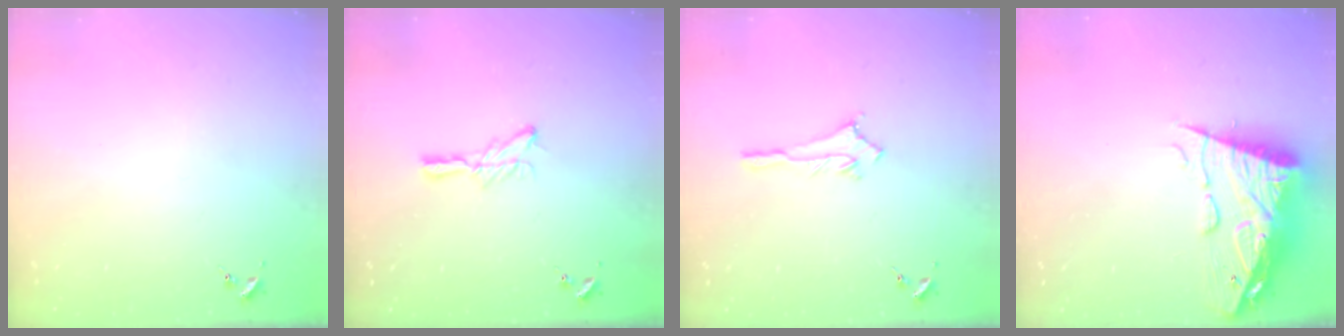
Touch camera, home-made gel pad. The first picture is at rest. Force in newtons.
{"total": 6.1, "press": 6.0, "slide": 0.7}
{"total": 2.9, "press": 2.9, "slide": 0.3}
{"total": 14.9, "press": 14.8, "slide": 1.2}